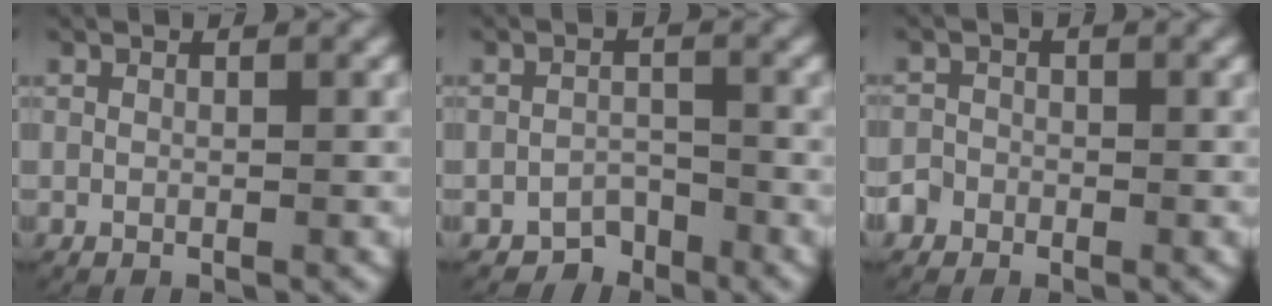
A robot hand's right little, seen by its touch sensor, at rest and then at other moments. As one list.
[{"total": 2.9, "force": [-2.5, 1.4, 0.1], "torque": [0.011, -0.008, -0.048]}, {"total": 1.8, "force": [-1.0, 1.6, 0.1], "torque": [-0.006, -0.004, -0.022]}]